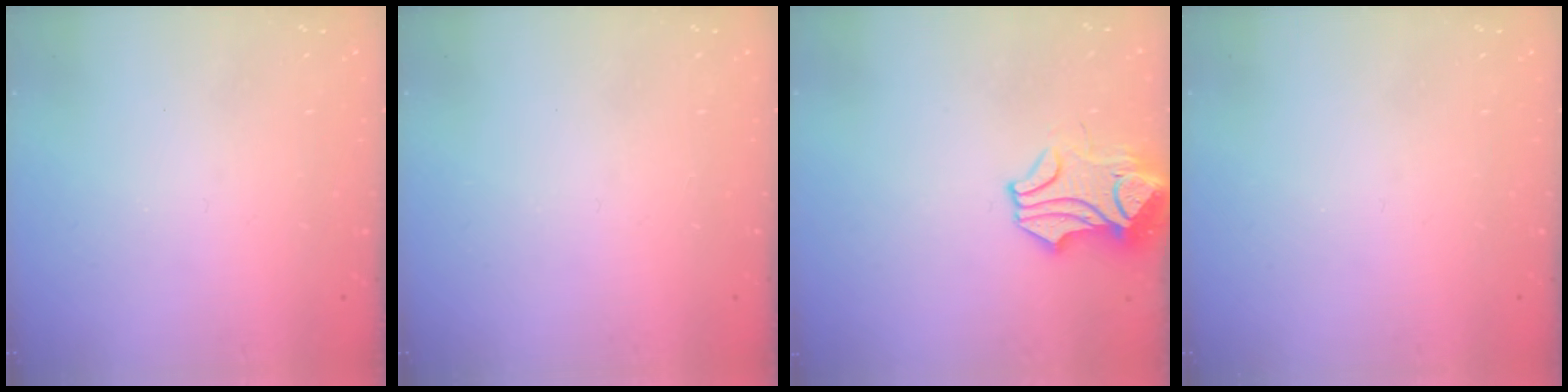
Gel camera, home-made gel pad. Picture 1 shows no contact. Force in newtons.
{"total": 0.0}
{"total": 1.7, "press": 1.2, "slide": 1.2}
{"total": 0.0}